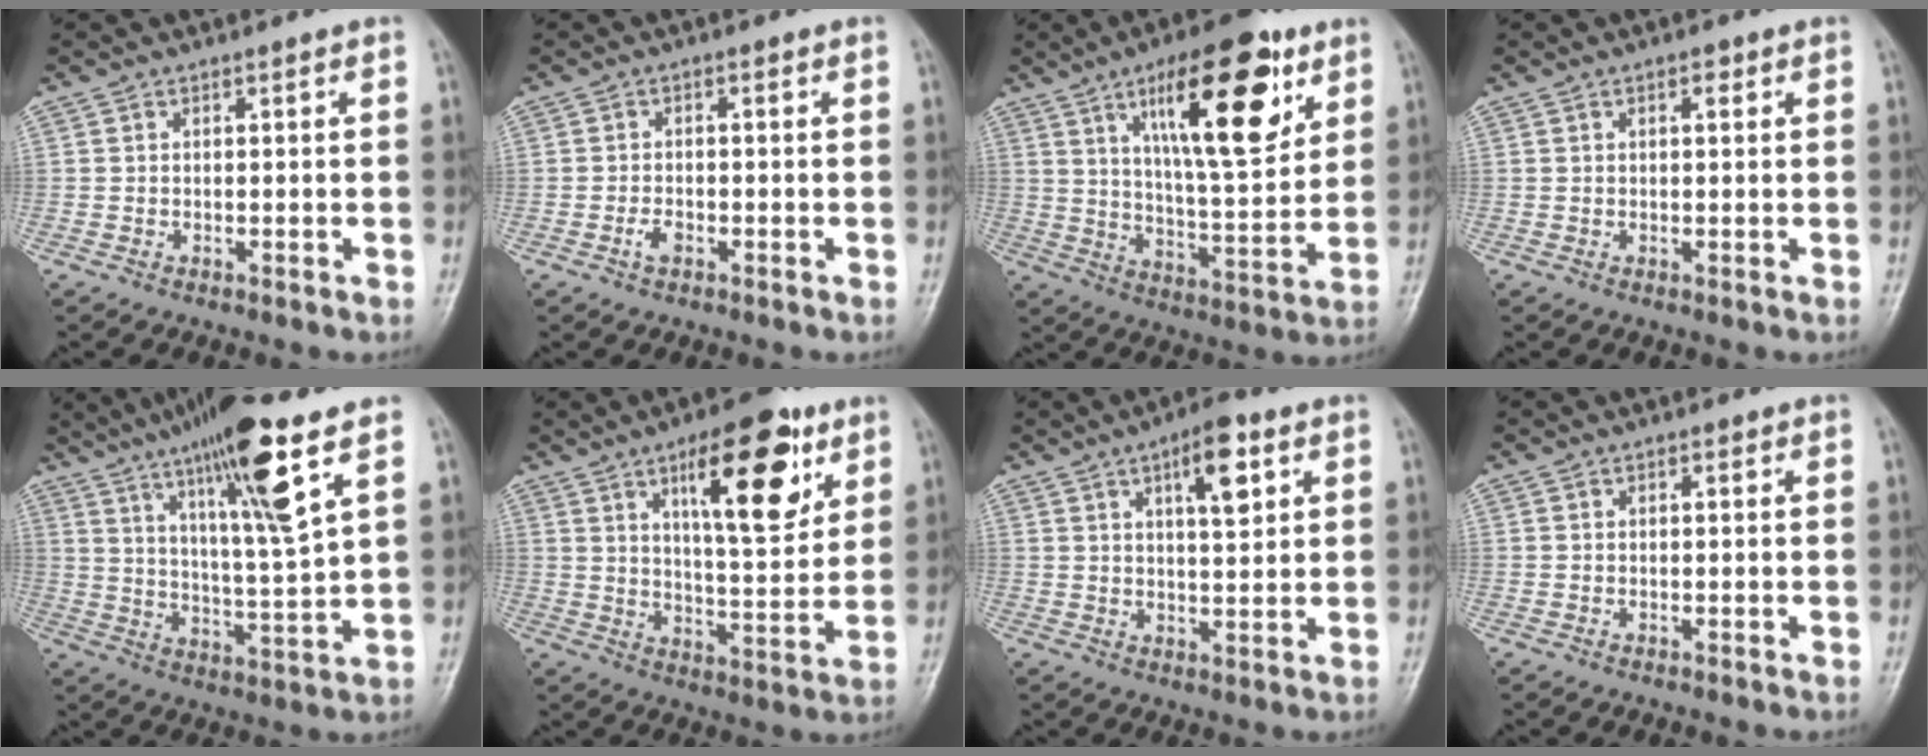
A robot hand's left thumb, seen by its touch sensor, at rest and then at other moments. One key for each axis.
{"total": 2.2, "fx": -1.1, "fy": 1.2, "fz": 1.5, "tx": -0.027, "ty": 0.008, "tz": -0.021}
{"total": 20.0, "fx": 9.6, "fy": 6.6, "fz": 16.3, "tx": -0.220, "ty": -0.042, "tz": 0.155}
{"total": 1.6, "fx": 0.7, "fy": 0.7, "fz": 1.2, "tx": -0.015, "ty": 0.001, "tz": 0.008}
{"total": 17.5, "fx": 9.5, "fy": 2.0, "fz": 14.5, "tx": -0.242, "ty": -0.042, "tz": 0.164}
{"total": 17.1, "fx": 8.3, "fy": 6.0, "fz": 13.6, "tx": -0.171, "ty": -0.037, "tz": 0.127}
{"total": 8.5, "fx": 3.8, "fy": 3.0, "fz": 7.0, "tx": -0.092, "ty": -0.013, "tz": 0.056}
{"total": 0.5, "fx": 0.2, "fy": 0.3, "fz": 0.4, "tx": -0.007, "ty": 0.000, "tz": 0.002}